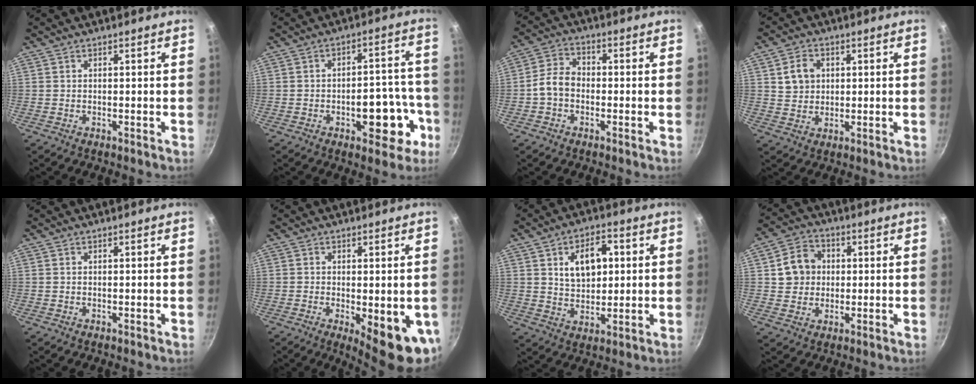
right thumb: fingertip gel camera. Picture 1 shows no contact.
{"total": 11.7, "force": [-4.6, 6.1, 8.9], "torque": [-0.070, 0.041, -0.055]}
{"total": 5.7, "force": [-1.3, 4.3, 3.5], "torque": [-0.050, 0.028, -0.039]}
{"total": 5.6, "force": [1.5, 4.7, 2.8], "torque": [-0.031, 0.005, 0.026]}
{"total": 0.0}
{"total": 11.9, "force": [-2.9, 3.9, 10.9], "torque": [-0.122, -0.013, -0.028]}
{"total": 10.4, "force": [2.5, 6.7, 7.6], "torque": [-0.092, 0.000, 0.042]}
{"total": 7.9, "force": [1.2, 7.0, 3.5], "torque": [-0.028, 0.014, 0.013]}